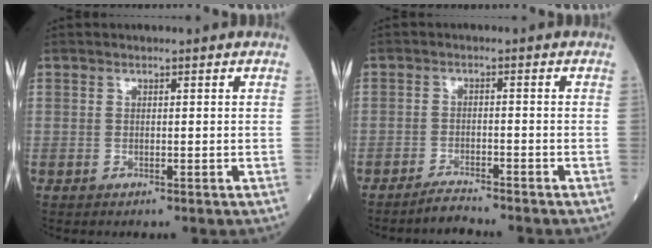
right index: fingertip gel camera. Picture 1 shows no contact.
{"total": 2.5, "force": [-2.4, -0.4, 0.2], "torque": [-0.008, -0.014, -0.042]}